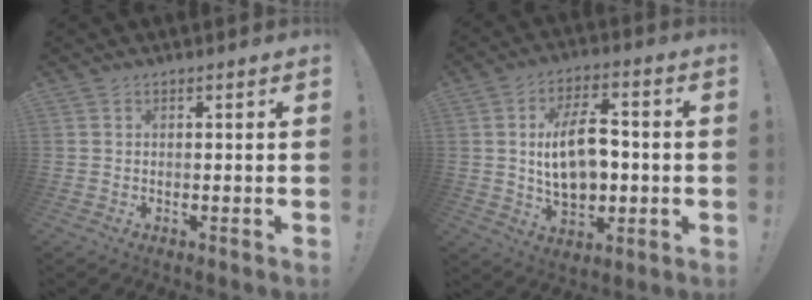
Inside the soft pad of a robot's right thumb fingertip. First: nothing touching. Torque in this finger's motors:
{"motor_torque": [0.19, 0.87, 0.65, 0.48, 0.11]}